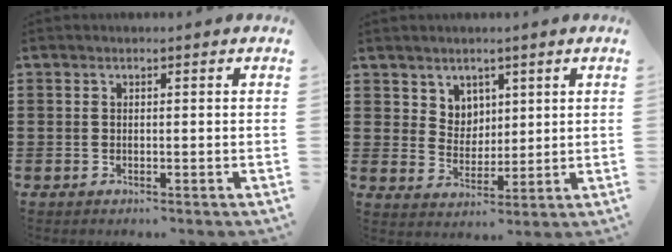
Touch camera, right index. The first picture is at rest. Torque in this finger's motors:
{"motor_torque": [-0.12, 0.43, 0.04, 0.01]}